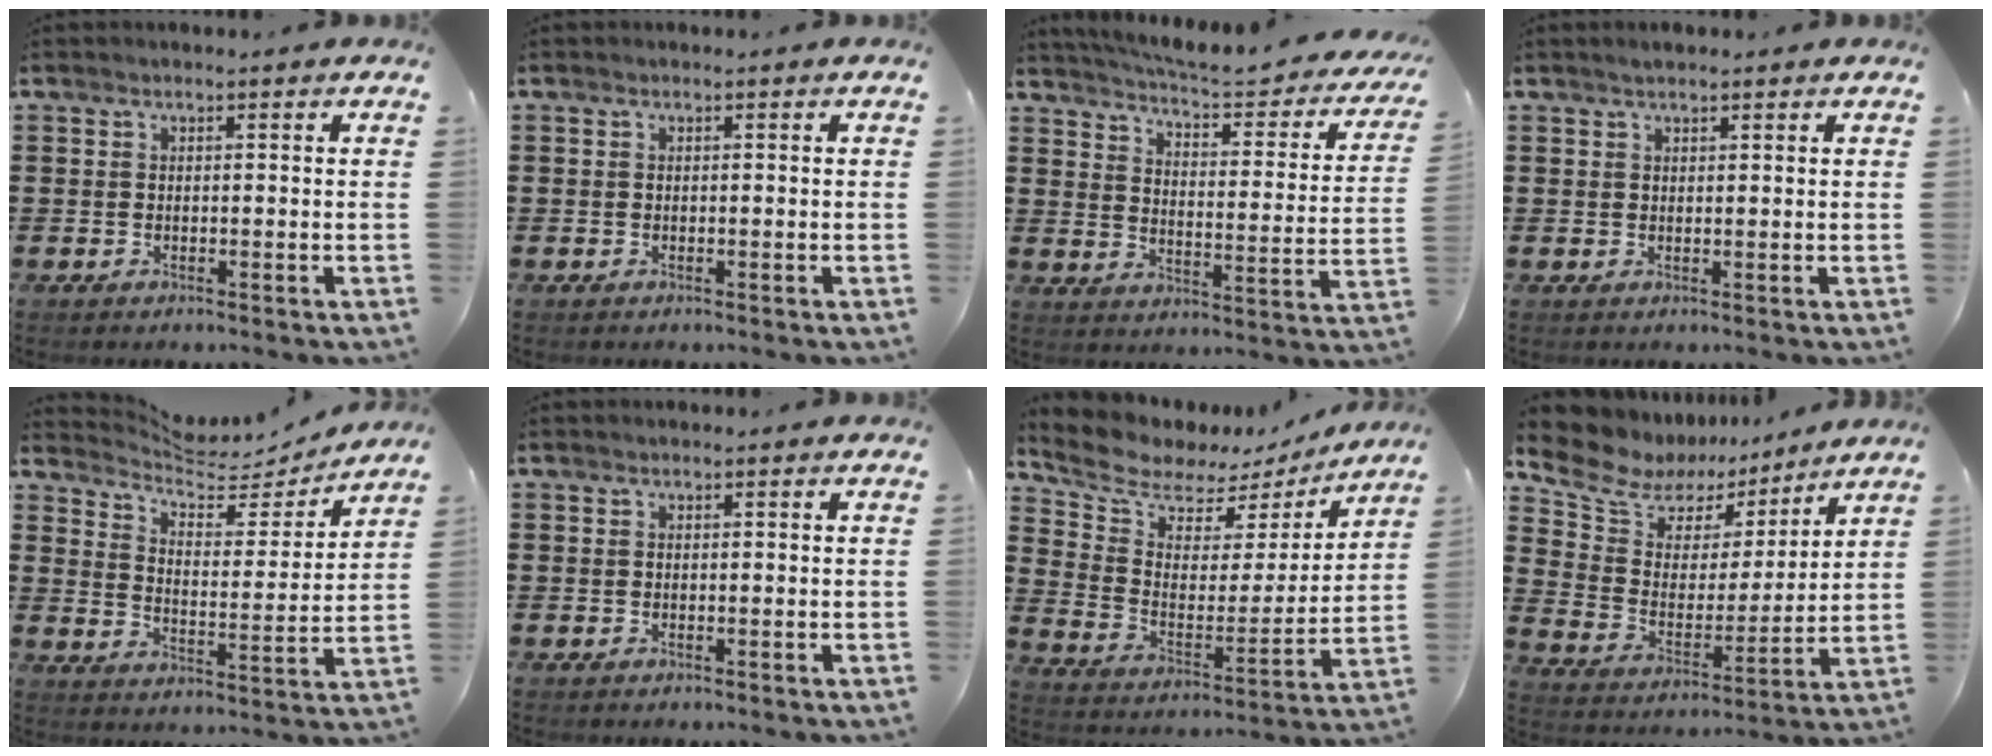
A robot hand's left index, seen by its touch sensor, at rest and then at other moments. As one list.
[{"total": 0.0}, {"total": 4.4, "force": [4.1, 0.1, 1.6], "torque": [-0.056, -0.037, 0.062]}, {"total": 1.3, "force": [1.1, 0.3, 0.5], "torque": [-0.011, 0.003, 0.020]}, {"total": 5.5, "force": [5.2, 1.2, 1.3], "torque": [-0.055, -0.037, 0.087]}, {"total": 0.0}, {"total": 6.3, "force": [5.5, 3.0, 1.1], "torque": [-0.062, -0.038, 0.093]}, {"total": 8.8, "force": [7.0, 4.8, 2.2], "torque": [-0.089, -0.041, 0.126]}]